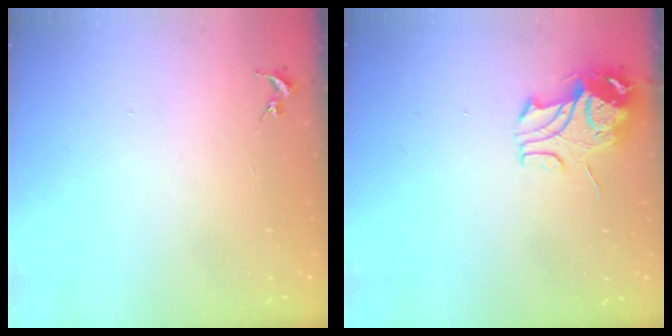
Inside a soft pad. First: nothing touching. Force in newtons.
{"total": 9.4, "press": 9.3, "slide": 1.3}